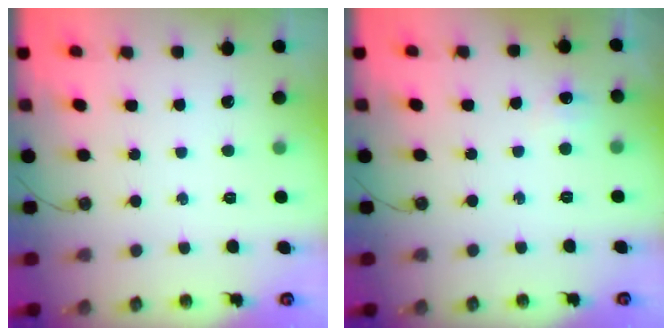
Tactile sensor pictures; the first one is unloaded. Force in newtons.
{"total": 4.0, "press": 3.9, "slide": 0.6}